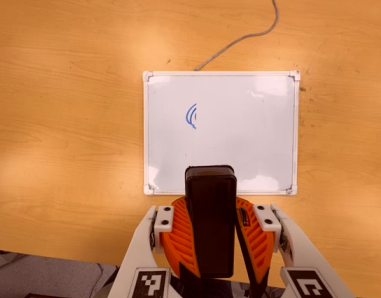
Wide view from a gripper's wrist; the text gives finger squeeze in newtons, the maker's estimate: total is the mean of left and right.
{"total": 14.0, "left": 12.5, "right": 15.5}